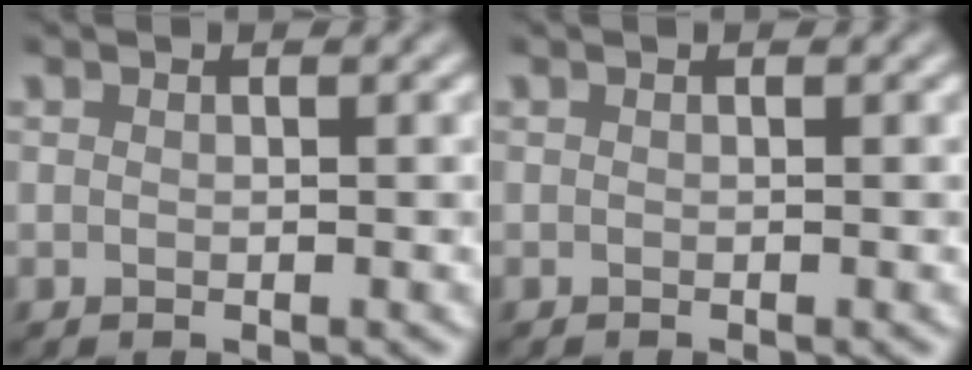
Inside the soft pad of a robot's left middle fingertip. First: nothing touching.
{"total": 0.0}